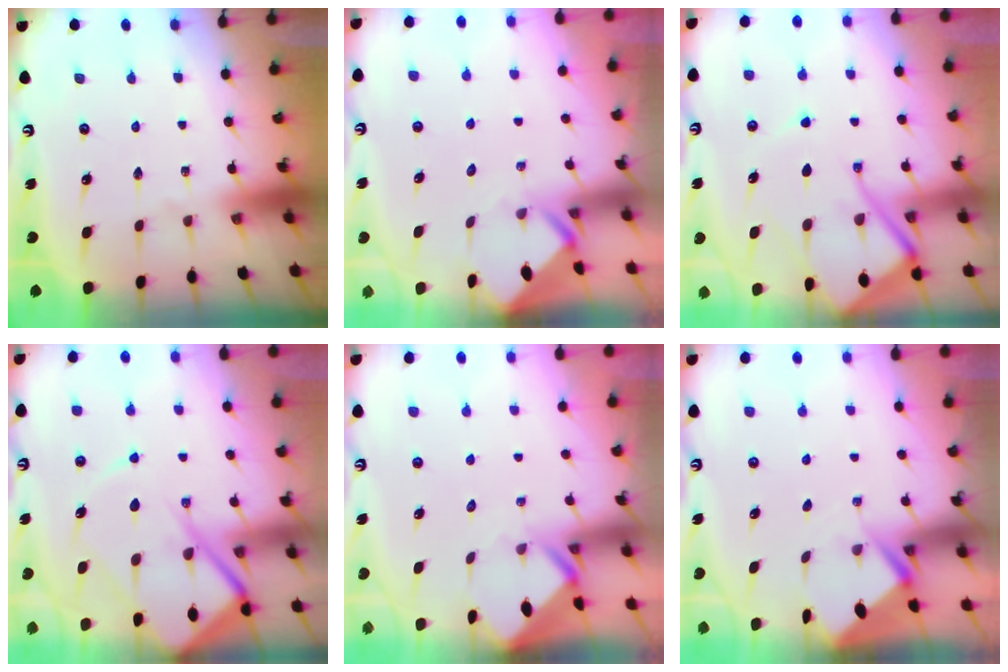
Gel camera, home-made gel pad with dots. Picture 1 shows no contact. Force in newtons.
{"total": 3.4, "press": 3.4, "slide": 0.2}
{"total": 13.7, "press": 13.6, "slide": 1.6}
{"total": 15.2, "press": 15.1, "slide": 1.5}
{"total": 2.8, "press": 2.8, "slide": 0.3}
{"total": 2.9, "press": 2.9, "slide": 0.4}